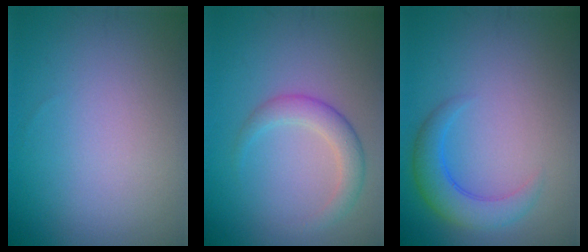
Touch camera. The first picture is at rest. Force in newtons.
{"total": 2.8, "press": 2.8, "slide": 0.1}
{"total": 3.4, "press": 3.4, "slide": 0.2}